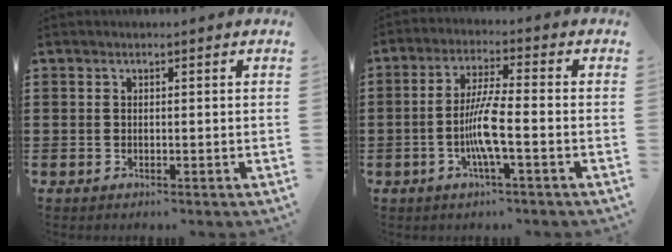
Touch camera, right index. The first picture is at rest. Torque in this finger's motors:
{"motor_torque": [1.75, 0.17, 0.30, 0.09]}